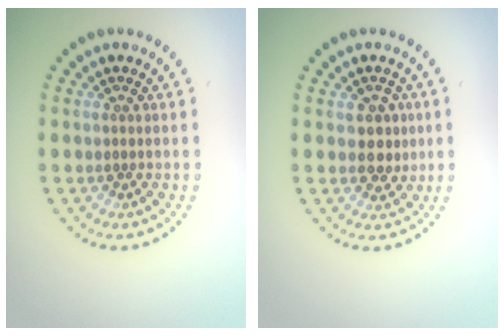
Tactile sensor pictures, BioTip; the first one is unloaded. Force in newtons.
{"total": 2.6, "press": 2.5, "slide": 0.7}